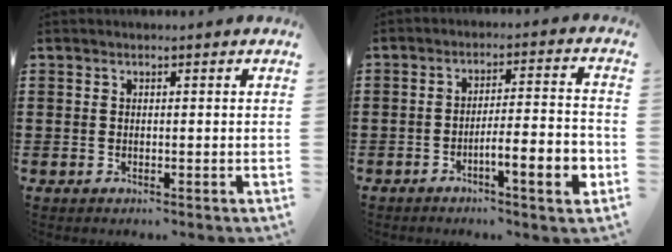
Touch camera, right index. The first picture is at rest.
{"total": 6.8, "force": [-3.2, 0.9, 6.0], "torque": [-0.088, -0.004, -0.057]}